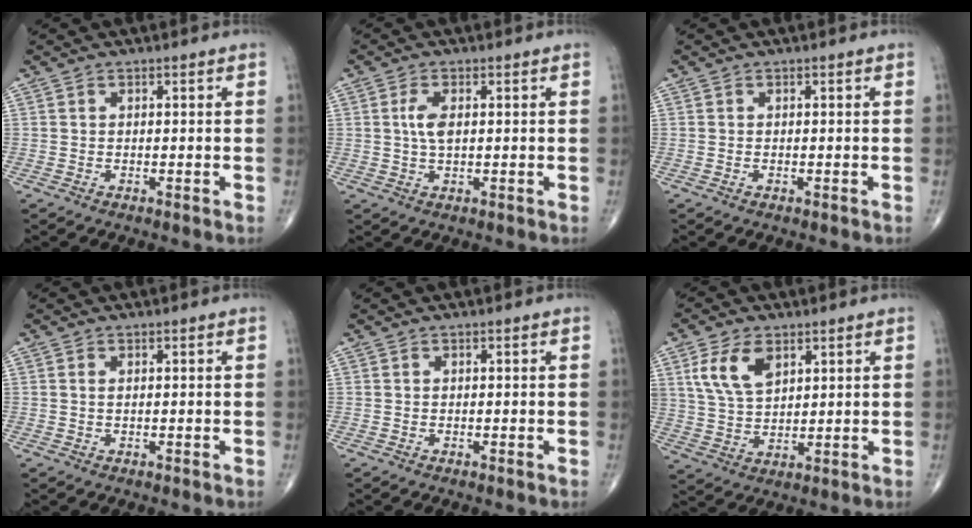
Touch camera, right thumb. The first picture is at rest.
{"total": 3.7, "force": [0.6, 1.7, 3.3], "torque": [-0.072, 0.000, 0.011]}
{"total": 0.0}
{"total": 0.7, "force": [0.2, 0.3, 0.6], "torque": [-0.016, 0.004, 0.005]}
{"total": 0.0}
{"total": 9.1, "force": [4.1, 5.3, 6.1], "torque": [-0.108, -0.013, 0.085]}